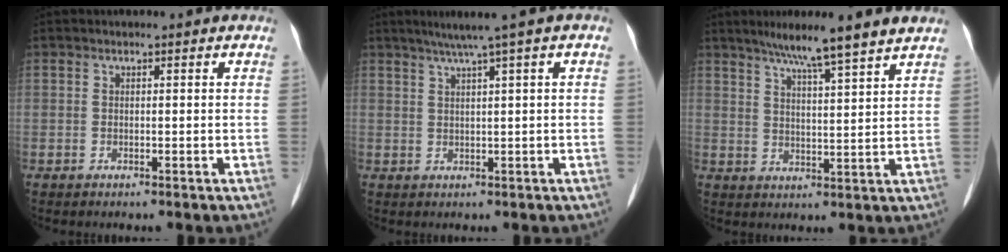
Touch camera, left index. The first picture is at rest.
{"total": 4.5, "force": [2.5, -0.8, 3.7], "torque": [-0.068, 0.013, 0.046]}
{"total": 9.4, "force": [7.7, -0.8, 5.4], "torque": [-0.090, 0.007, 0.116]}